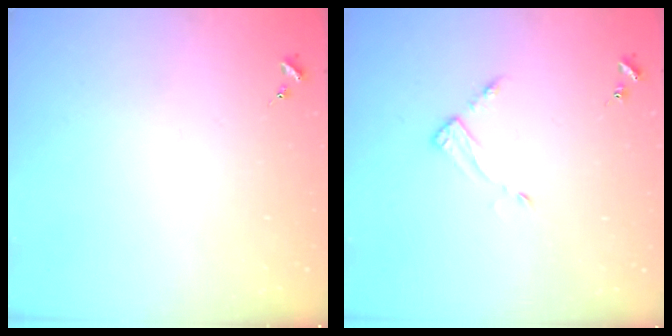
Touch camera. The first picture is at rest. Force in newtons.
{"total": 3.4, "press": 3.4, "slide": 0.4}